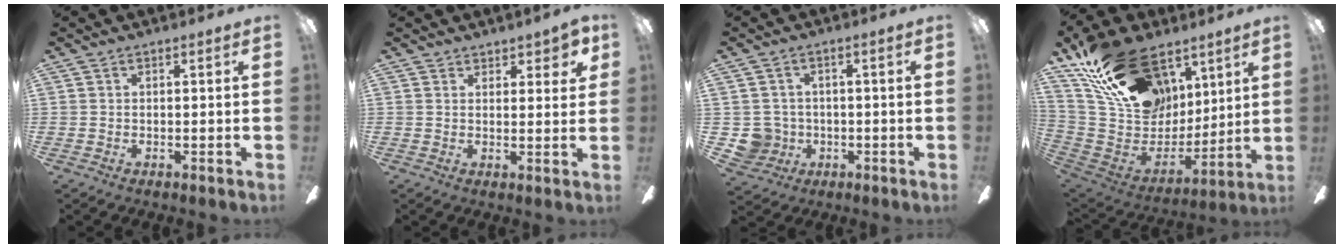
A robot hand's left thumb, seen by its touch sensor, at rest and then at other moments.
{"total": 3.6, "force": [2.9, 1.7, 1.4], "torque": [-0.008, -0.015, 0.050]}
{"total": 5.8, "force": [-0.9, 5.7, 0.7], "torque": [-0.031, 0.007, -0.011]}
{"total": 25.5, "force": [15.2, 15.9, 12.9], "torque": [-0.226, -0.072, 0.292]}